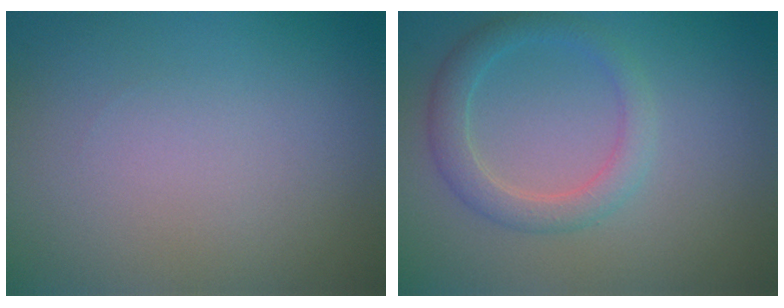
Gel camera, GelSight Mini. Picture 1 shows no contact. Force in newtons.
{"total": 2.8, "press": 2.8, "slide": 0.1}